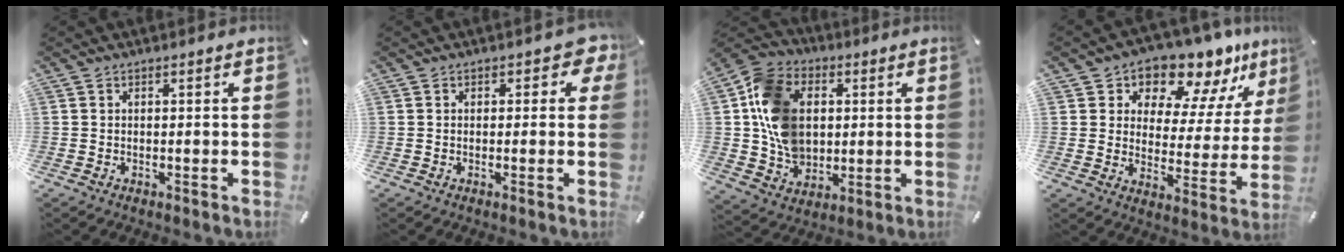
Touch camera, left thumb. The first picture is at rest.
{"total": 3.3, "force": [0.8, 2.1, 2.5], "torque": [-0.026, 0.001, 0.008]}
{"total": 14.5, "force": [1.5, 12.0, 8.1], "torque": [-0.183, 0.016, 0.034]}
{"total": 11.7, "force": [10.4, 5.1, 2.0], "torque": [-0.042, -0.100, 0.185]}